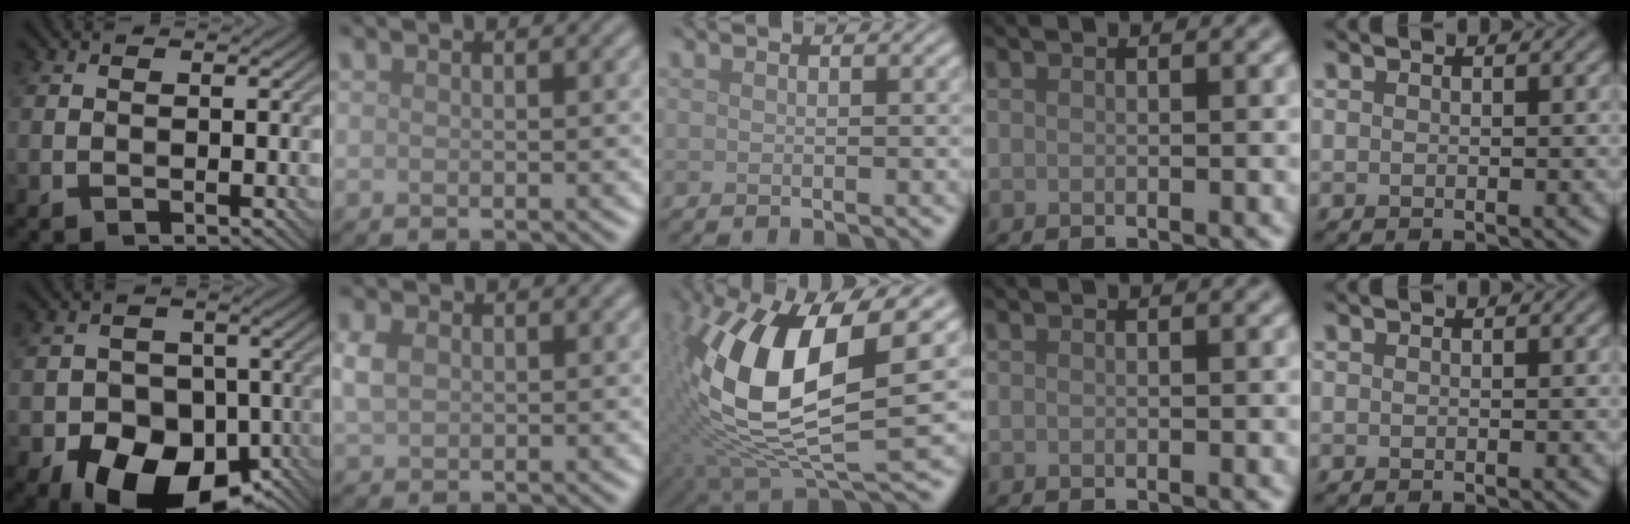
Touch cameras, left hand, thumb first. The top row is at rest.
{"thumb": {"total": 15.4, "force": [-8.0, 10.2, 8.2], "torque": [-0.130, -0.034, -0.129]}, "index": {"total": 2.5, "force": [0.5, 1.9, 1.5], "torque": [-0.038, 0.004, 0.008]}, "middle": {"total": 13.9, "force": [1.8, 5.4, 12.7], "torque": [-0.272, -0.018, 0.034]}}